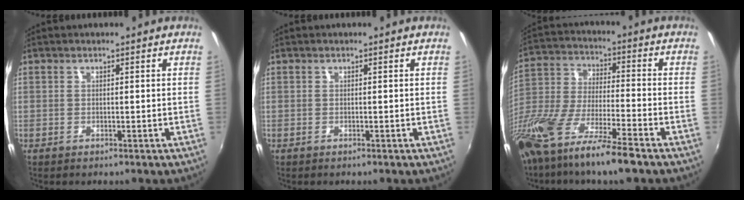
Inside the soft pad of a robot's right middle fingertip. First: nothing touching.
{"total": 0.0}
{"total": 20.7, "force": [-14.2, 3.6, 14.6], "torque": [-0.293, -0.050, -0.267]}